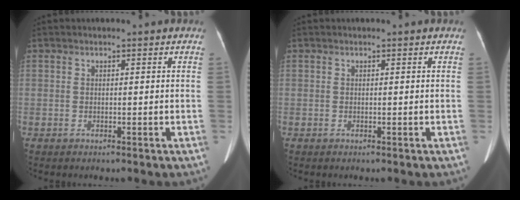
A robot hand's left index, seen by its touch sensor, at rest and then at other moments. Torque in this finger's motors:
{"motor_torque": [-0.13, -0.10, 0.00, 0.01]}